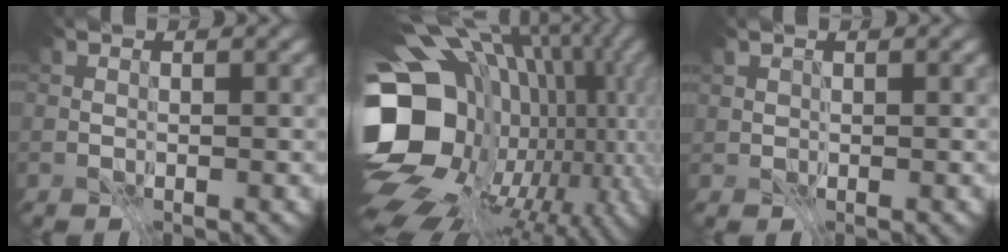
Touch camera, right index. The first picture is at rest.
{"total": 20.3, "force": [-3.1, 14.6, 13.8], "torque": [-0.263, -0.002, -0.032]}
{"total": 0.5, "force": [0.3, 0.4, 0.1], "torque": [-0.004, 0.000, 0.007]}